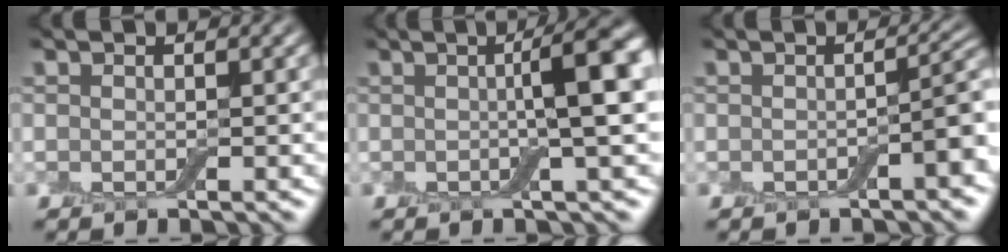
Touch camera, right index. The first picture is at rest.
{"total": 6.4, "force": [0.7, 1.1, 6.3], "torque": [-0.077, 0.014, 0.005]}
{"total": 2.3, "force": [-0.8, 0.4, 2.1], "torque": [-0.030, 0.010, -0.013]}